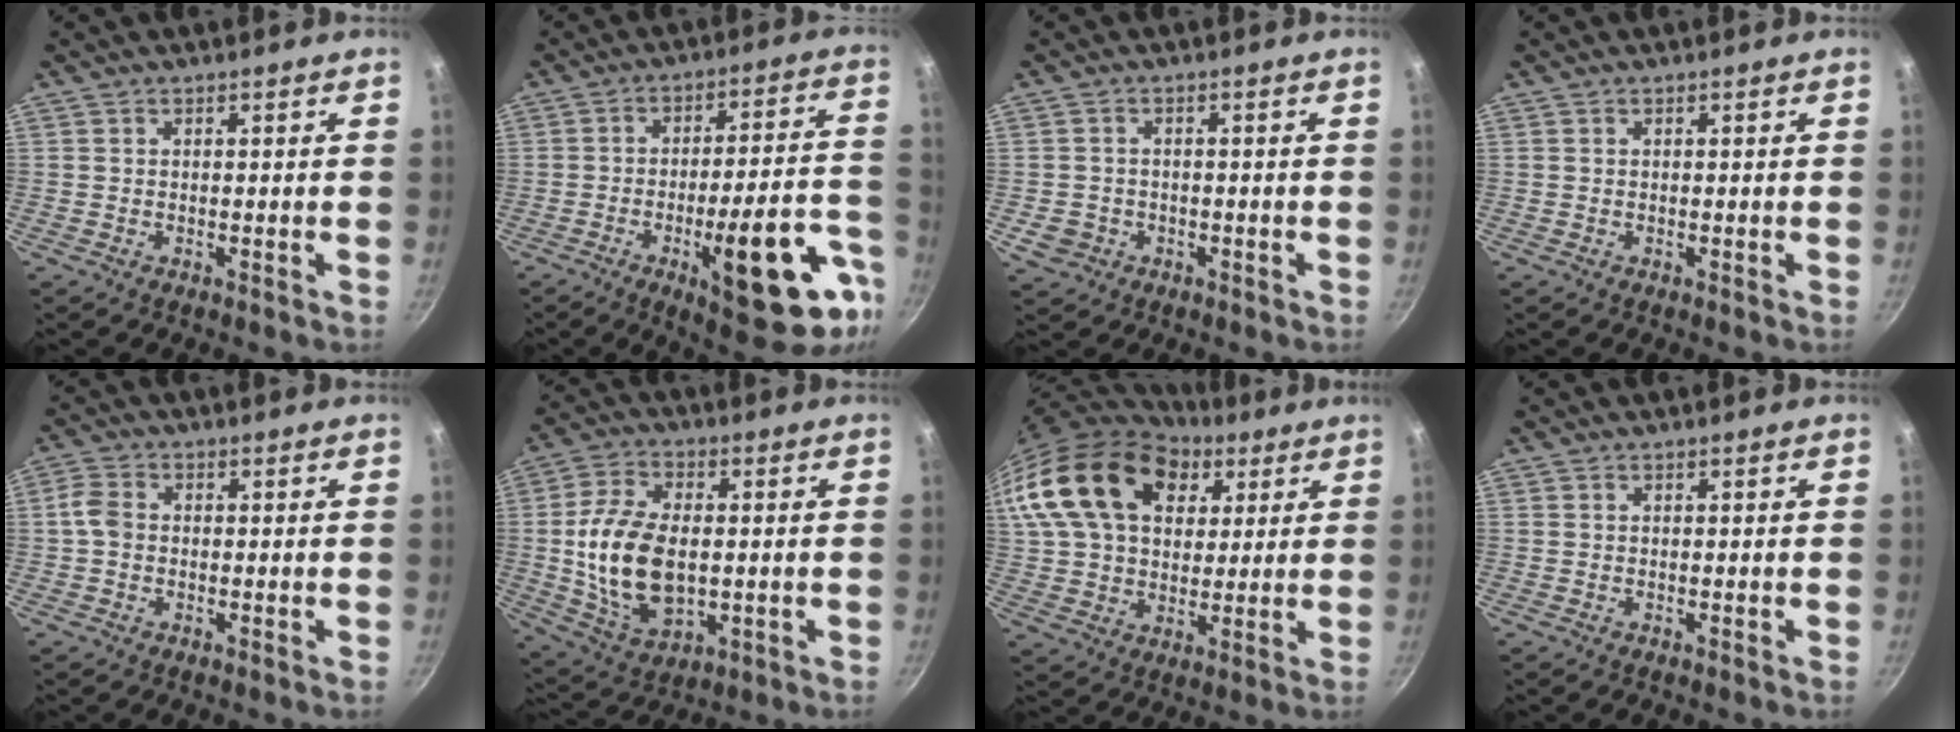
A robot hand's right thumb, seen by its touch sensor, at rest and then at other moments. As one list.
[{"total": 20.8, "force": [-8.3, 6.2, 18.1], "torque": [-0.215, 0.035, -0.111]}, {"total": 4.0, "force": [-1.3, 3.5, 1.5], "torque": [-0.021, 0.013, -0.014]}, {"total": 0.0}, {"total": 3.8, "force": [-0.2, 2.9, 2.3], "torque": [-0.047, 0.011, -0.012]}, {"total": 16.2, "force": [-0.3, 9.8, 12.9], "torque": [-0.229, 0.004, 0.002]}, {"total": 24.8, "force": [9.8, 16.8, 15.5], "torque": [-0.281, 0.005, 0.171]}, {"total": 0.0}]